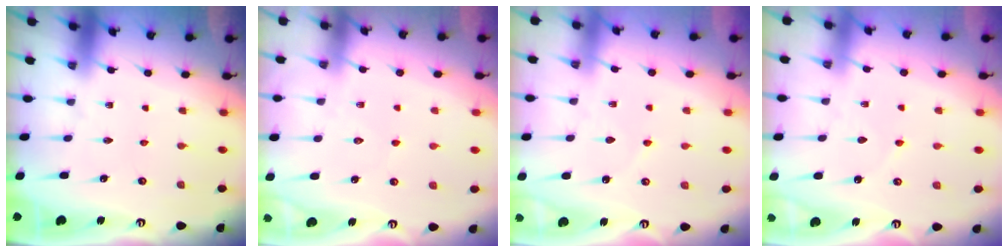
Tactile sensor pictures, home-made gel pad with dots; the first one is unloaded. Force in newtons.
{"total": 5.9, "press": 5.9, "slide": 0.7}
{"total": 2.4, "press": 2.4, "slide": 0.4}
{"total": 2.4, "press": 2.4, "slide": 0.4}